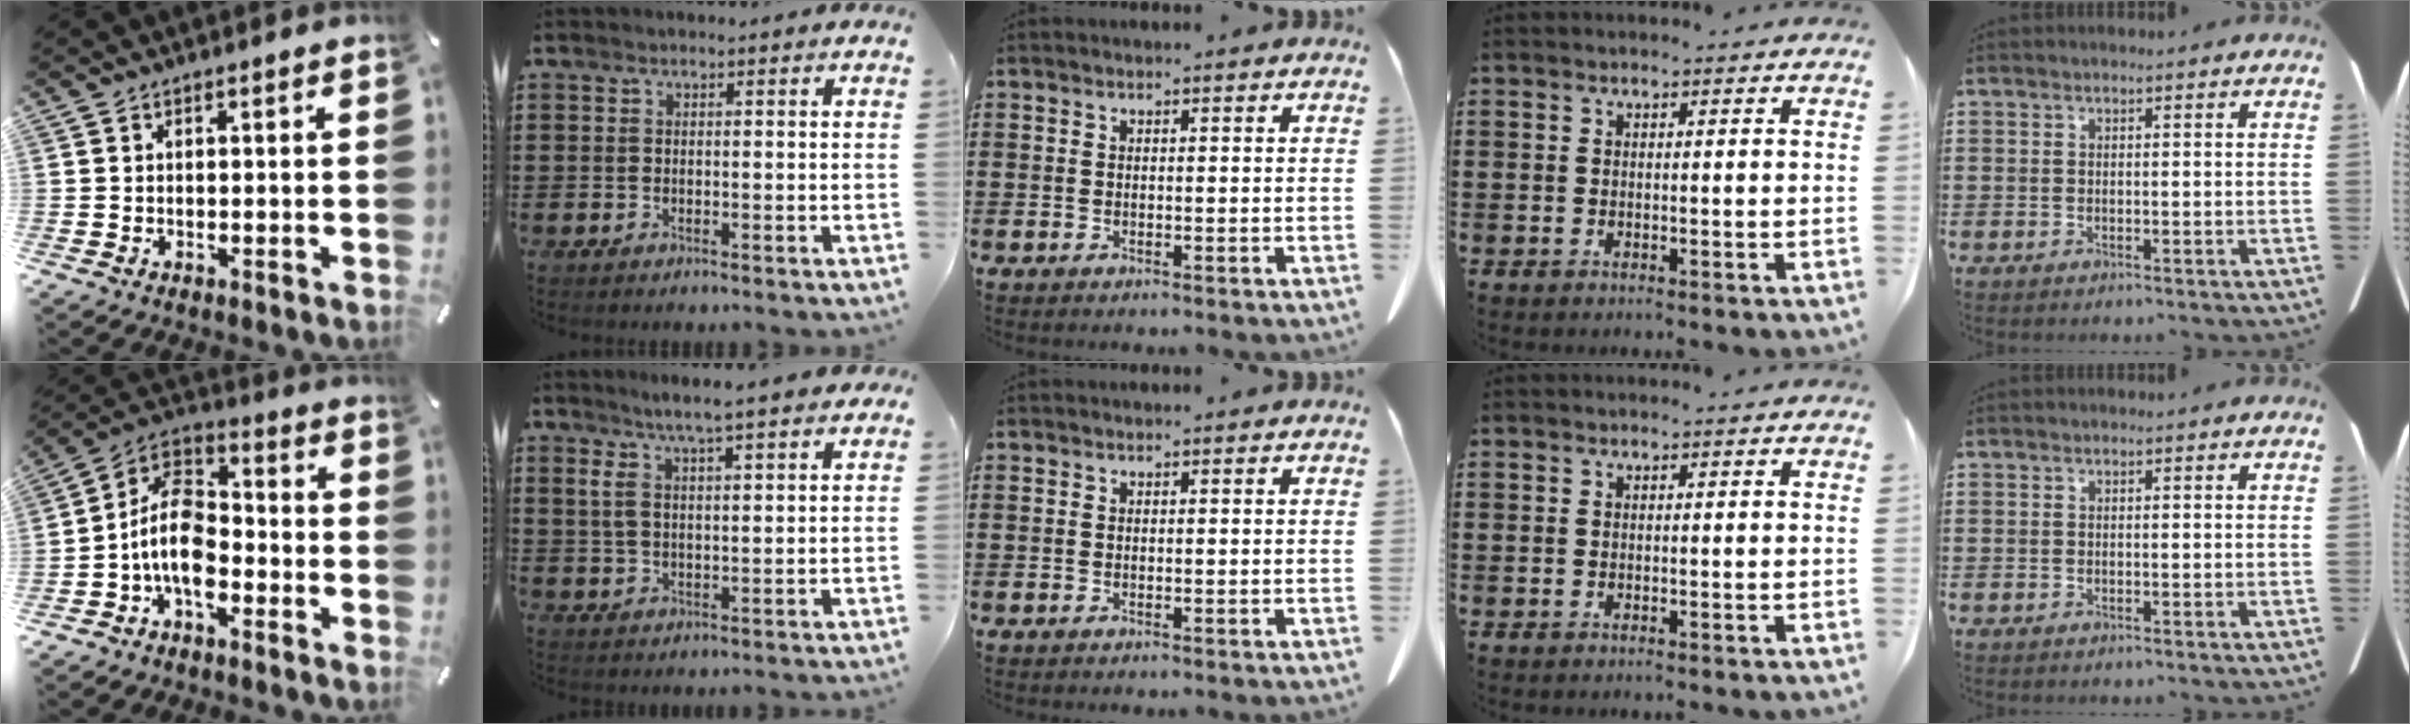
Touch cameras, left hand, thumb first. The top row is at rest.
{"thumb": {"total": 12.3, "force": [-5.2, 7.7, 8.1], "torque": [-0.179, 0.019, -0.102]}, "index": {"total": 6.1, "force": [4.0, 1.4, 4.4], "torque": [-0.097, 0.002, 0.068]}}